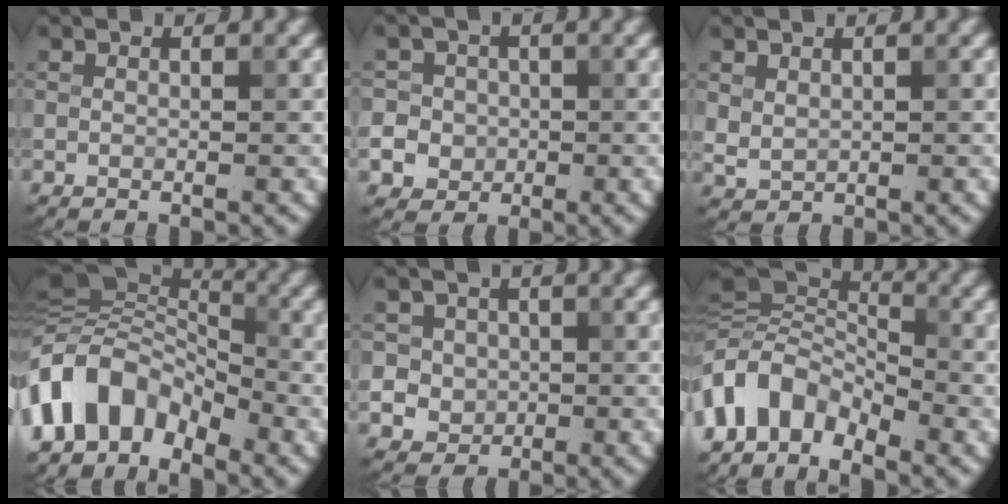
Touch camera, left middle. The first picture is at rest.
{"total": 8.3, "force": [-1.4, 7.9, 2.0], "torque": [-0.057, 0.005, -0.041]}
{"total": 1.3, "force": [0.7, 0.8, 0.7], "torque": [-0.015, -0.002, 0.020]}
{"total": 8.2, "force": [-4.8, 4.7, 4.7], "torque": [-0.073, 0.013, -0.105]}
{"total": 5.0, "force": [0.8, 4.7, 1.6], "torque": [-0.032, 0.026, 0.003]}
{"total": 6.7, "force": [-4.1, 3.6, 3.8], "torque": [-0.062, 0.010, -0.091]}